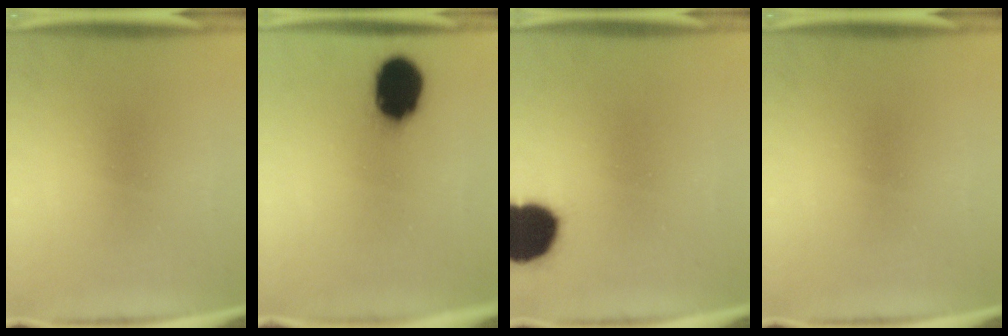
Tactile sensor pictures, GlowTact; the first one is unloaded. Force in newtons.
{"total": 14.5}
{"total": 13.9}
{"total": 0.0}